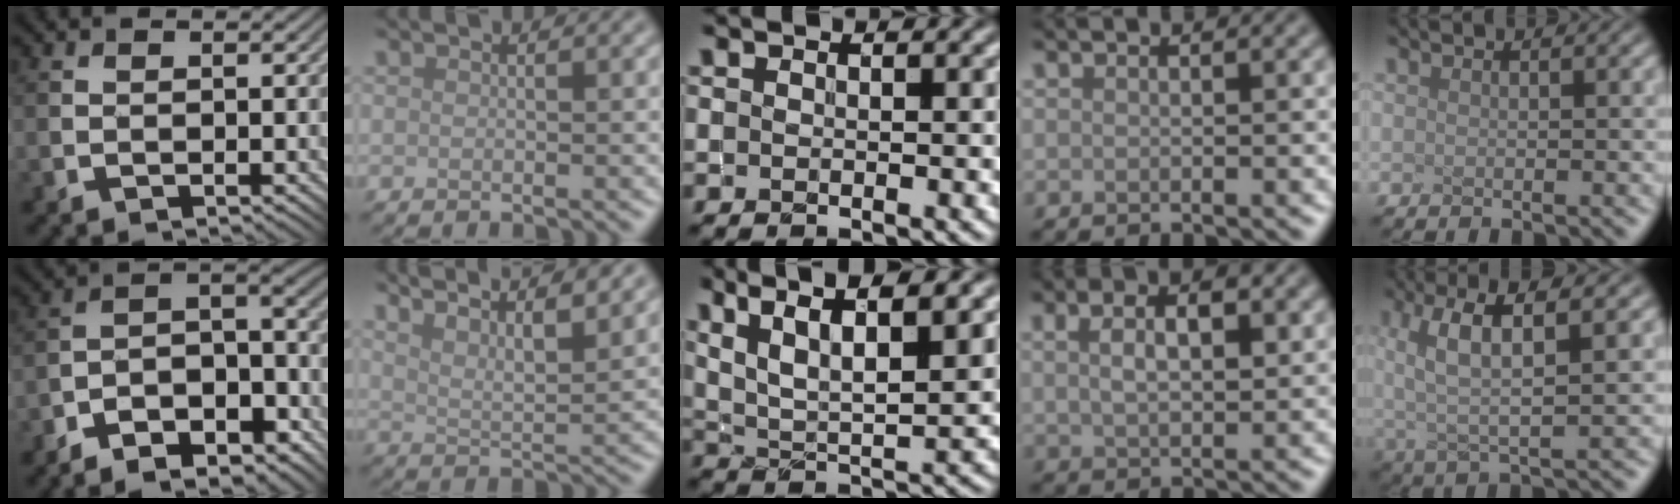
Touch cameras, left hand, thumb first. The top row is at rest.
{"thumb": {"total": 10.3, "force": [-7.0, 4.1, 6.2], "torque": [-0.103, -0.006, -0.125]}, "index": {"total": 9.5, "force": [7.6, 2.5, 5.1], "torque": [-0.053, 0.022, 0.073]}, "middle": {"total": 7.2, "force": [4.2, 2.0, 5.5], "torque": [-0.101, 0.005, 0.080]}, "ring": {"total": 5.3, "force": [1.7, 2.9, 4.2], "torque": [-0.073, 0.004, 0.023]}, "little": {"total": 4.4, "force": [0.7, 0.6, 4.4], "torque": [-0.122, 0.003, 0.048]}}